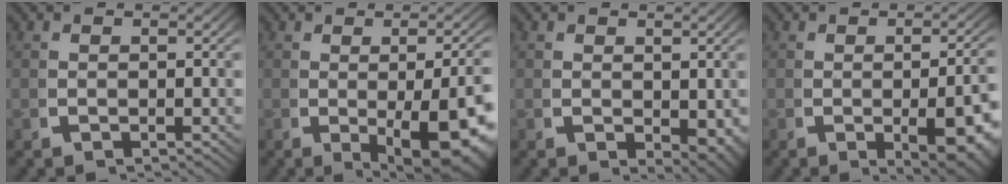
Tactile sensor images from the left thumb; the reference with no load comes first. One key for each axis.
{"total": 8.3, "fx": -2.0, "fy": 3.6, "fz": 7.2, "tx": -0.108, "ty": -0.027, "tz": -0.008}
{"total": 2.4, "fx": 0.3, "fy": 1.4, "fz": 1.9, "tx": -0.019, "ty": -0.017, "tz": 0.018}
{"total": 6.0, "fx": -1.5, "fy": 2.3, "fz": 5.3, "tx": -0.069, "ty": -0.012, "tz": -0.009}